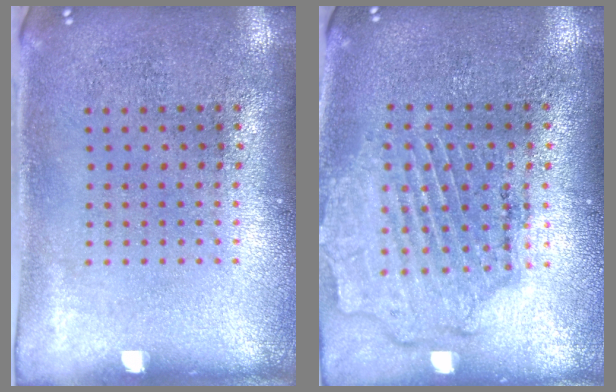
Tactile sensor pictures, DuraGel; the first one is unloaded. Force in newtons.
{"total": 1.6, "press": 1.6, "slide": 0.5}